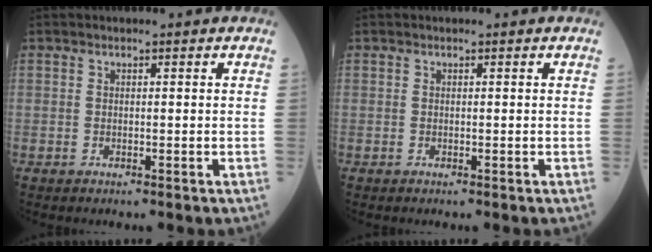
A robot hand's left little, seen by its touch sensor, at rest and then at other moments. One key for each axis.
{"total": 0.0}